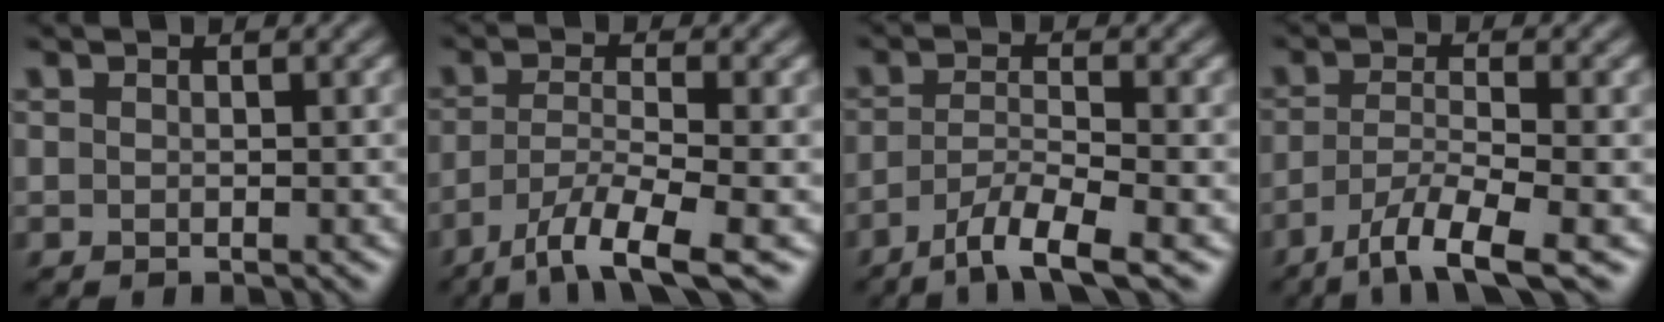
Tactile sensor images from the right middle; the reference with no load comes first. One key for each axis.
{"total": 6.4, "fx": -4.2, "fy": 1.1, "fz": 4.7, "tx": -0.082, "ty": -0.006, "tz": -0.081}
{"total": 5.2, "fx": -3.4, "fy": 0.9, "fz": 3.8, "tx": -0.065, "ty": -0.004, "tz": -0.069}
{"total": 5.8, "fx": -3.7, "fy": 1.0, "fz": 4.4, "tx": -0.075, "ty": -0.006, "tz": -0.074}